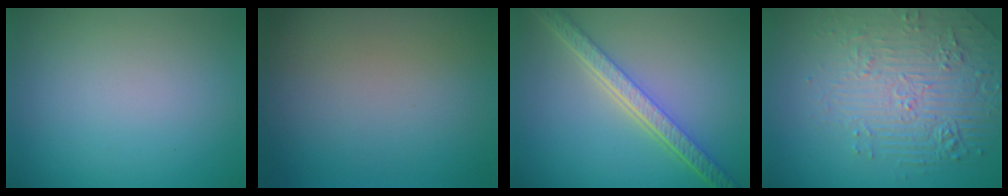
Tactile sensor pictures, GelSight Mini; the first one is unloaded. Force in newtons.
{"total": 0.0}
{"total": 5.7, "press": 4.4, "slide": 3.7}
{"total": 4.8, "press": 4.4, "slide": 1.9}